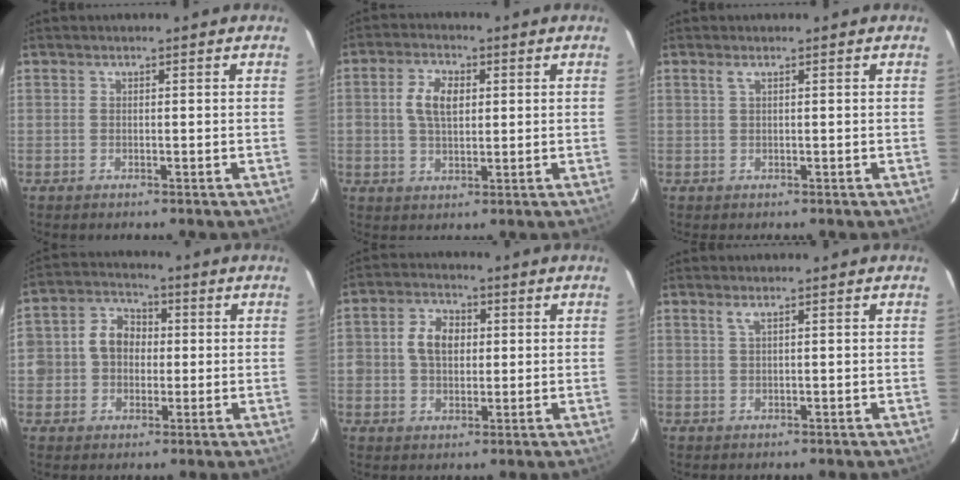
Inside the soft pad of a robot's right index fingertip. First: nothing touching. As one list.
[{"total": 6.2, "force": [1.2, 3.6, 4.9], "torque": [-0.094, 0.010, 0.023]}, {"total": 0.8, "force": [0.4, -0.1, 0.7], "torque": [-0.015, 0.003, 0.006]}, {"total": 8.2, "force": [0.0, 7.2, 3.8], "torque": [-0.082, 0.030, 0.000]}, {"total": 6.4, "force": [0.9, 4.9, 4.0], "torque": [-0.076, 0.017, 0.017]}, {"total": 1.1, "force": [0.6, -0.2, 0.9], "torque": [-0.018, 0.002, 0.011]}]